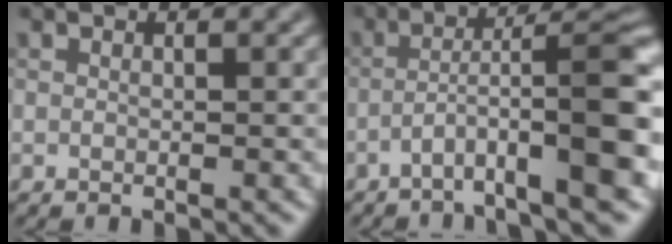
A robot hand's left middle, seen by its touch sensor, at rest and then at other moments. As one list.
[{"total": 9.5, "force": [-3.4, 1.6, 8.7], "torque": [-0.133, 0.014, -0.062]}]